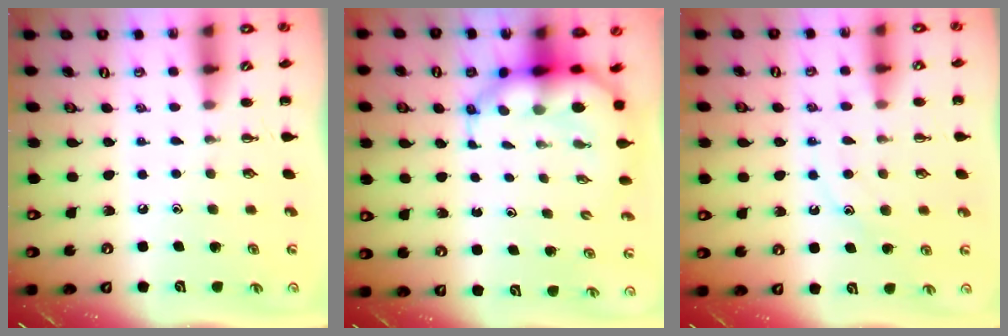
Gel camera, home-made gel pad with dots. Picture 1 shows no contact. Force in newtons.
{"total": 7.6, "press": 7.1, "slide": 2.5}
{"total": 11.8, "press": 11.8, "slide": 1.0}